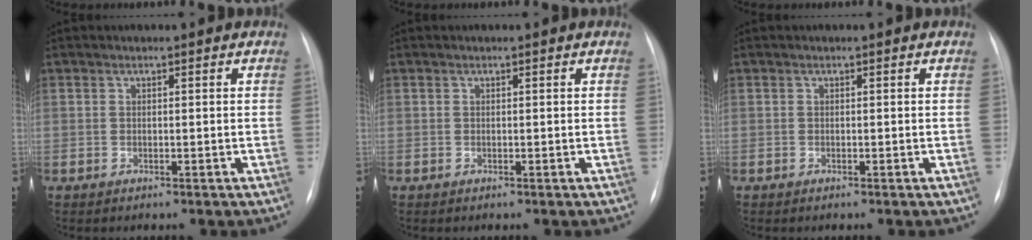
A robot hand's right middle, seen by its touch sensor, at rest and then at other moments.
{"total": 0.0}
{"total": 0.0}